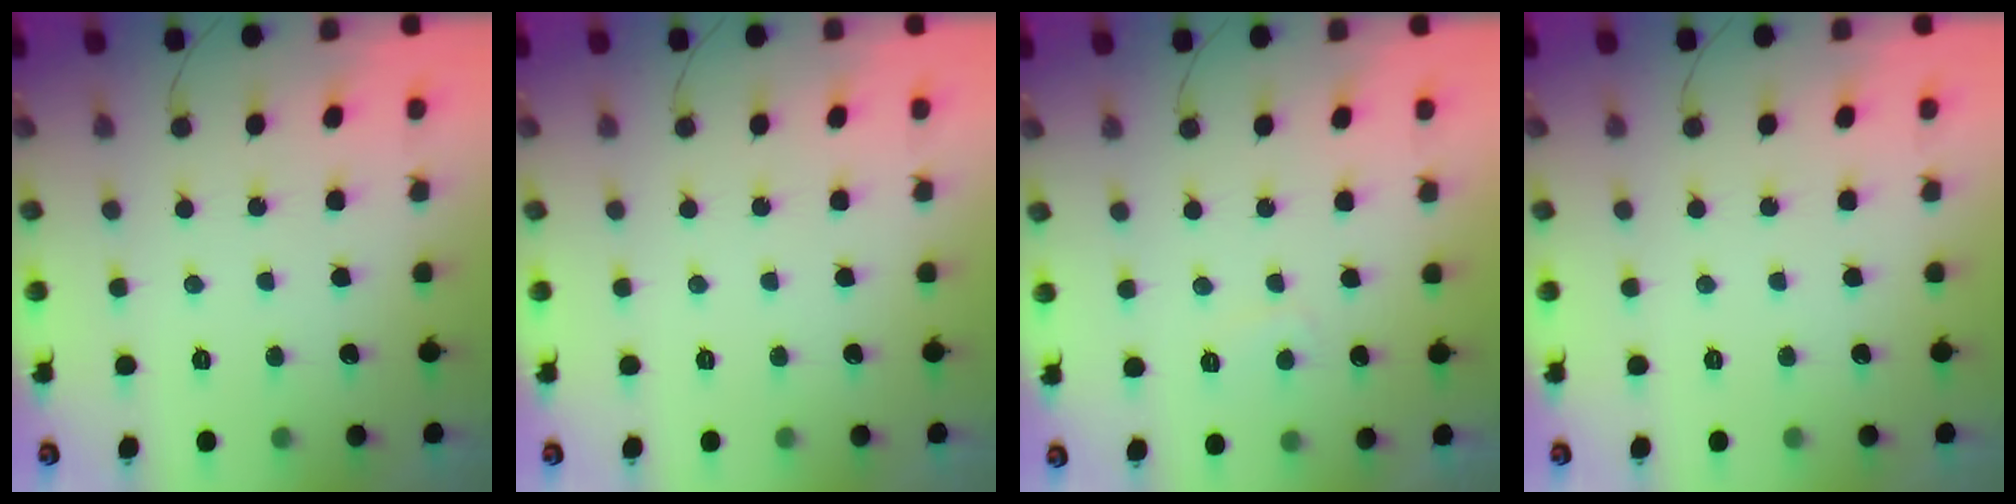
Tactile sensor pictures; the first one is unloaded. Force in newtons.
{"total": 0.0}
{"total": 1.6, "press": 1.5, "slide": 0.6}
{"total": 0.0}